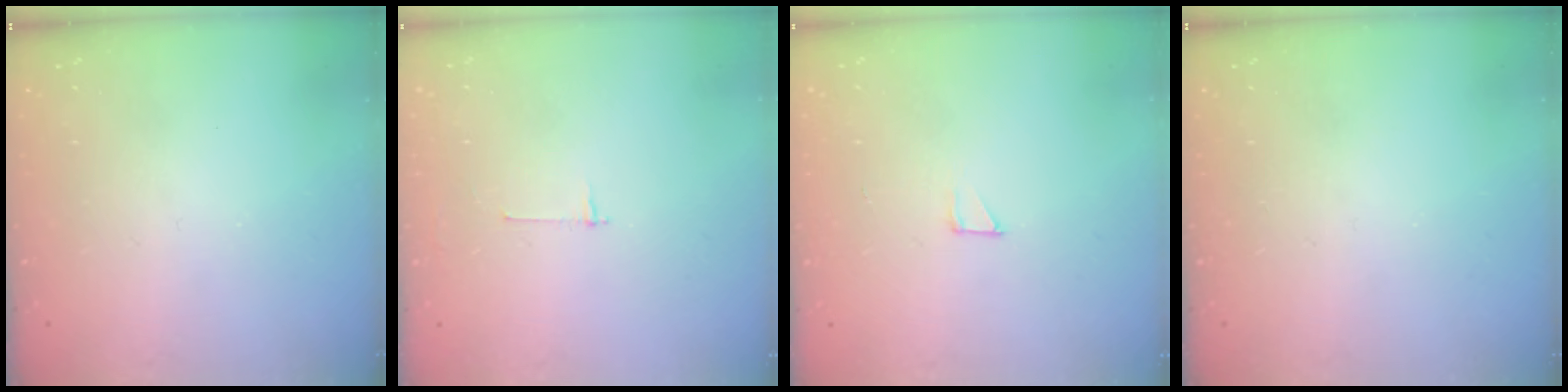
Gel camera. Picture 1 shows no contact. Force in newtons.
{"total": 2.7, "press": 2.7, "slide": 0.3}
{"total": 2.1, "press": 2.1, "slide": 0.1}
{"total": 0.0}